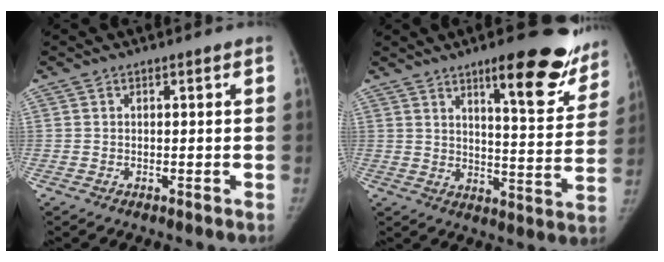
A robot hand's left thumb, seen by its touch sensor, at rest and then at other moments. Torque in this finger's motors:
{"motor_torque": [0.69, -0.49, 1.24, -1.40, 0.32]}